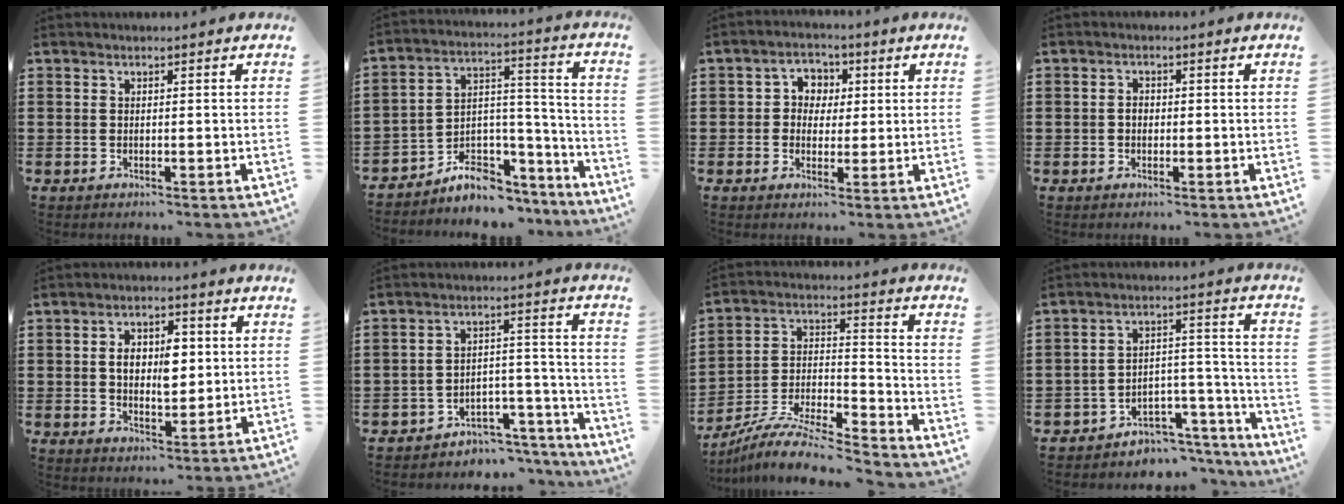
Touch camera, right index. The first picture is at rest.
{"total": 6.5, "force": [-5.2, 3.7, 1.1], "torque": [-0.019, 0.009, -0.094]}
{"total": 3.7, "force": [0.2, 3.6, 0.9], "torque": [-0.036, 0.016, -0.001]}
{"total": 1.4, "force": [-0.2, 1.0, 1.0], "torque": [-0.021, 0.003, -0.004]}
{"total": 6.5, "force": [1.1, 3.6, 5.3], "torque": [-0.097, 0.005, 0.014]}
{"total": 4.4, "force": [-3.9, 1.9, 0.6], "torque": [-0.016, 0.014, -0.079]}
{"total": 9.5, "force": [-8.8, 0.8, 3.3], "torque": [-0.059, 0.011, -0.177]}
{"total": 4.6, "force": [-3.9, 2.5, 0.6], "torque": [-0.017, 0.012, -0.077]}